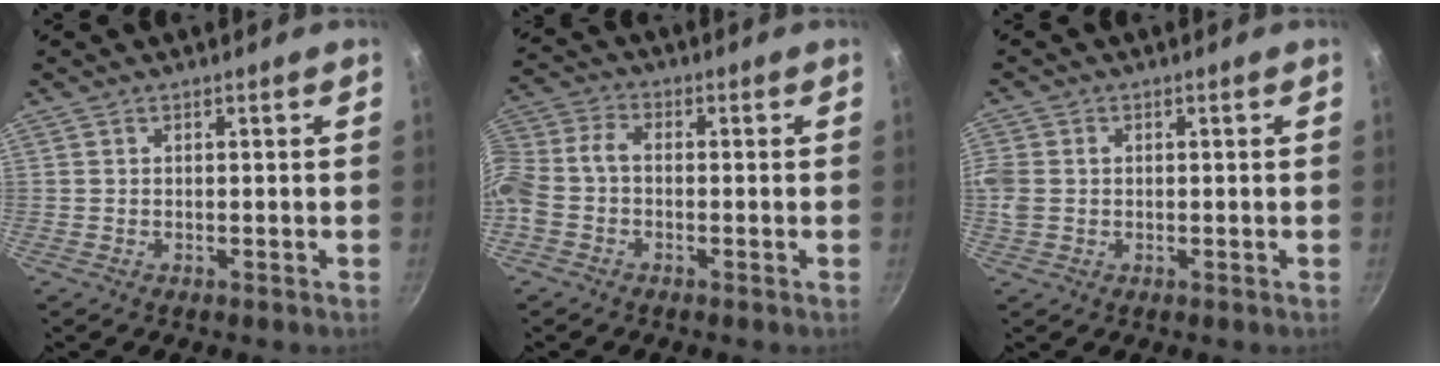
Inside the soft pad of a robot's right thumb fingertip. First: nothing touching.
{"total": 7.7, "force": [-2.5, 5.3, 4.9], "torque": [-0.110, 0.037, -0.067]}
{"total": 4.7, "force": [0.1, 3.8, 2.8], "torque": [-0.061, 0.003, -0.003]}